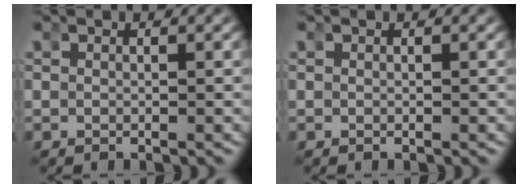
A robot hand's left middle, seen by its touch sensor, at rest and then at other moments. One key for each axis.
{"total": 0.0}